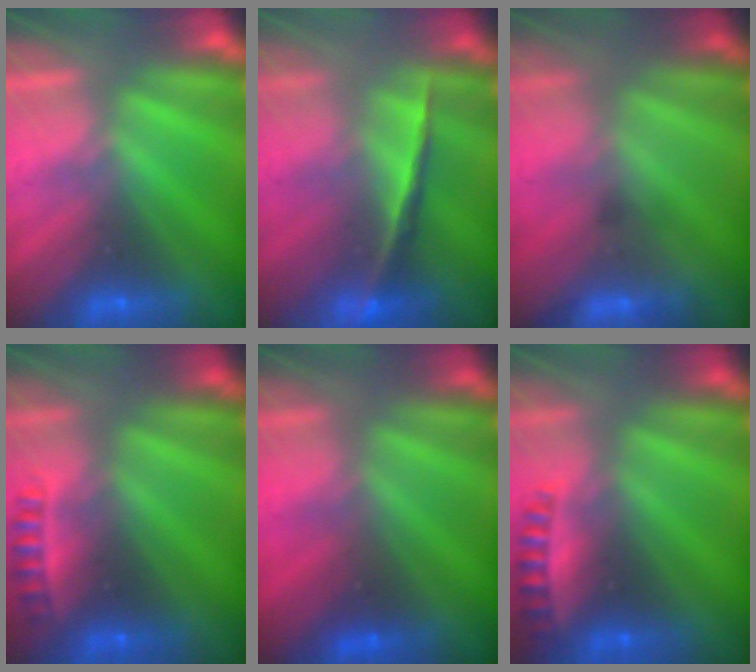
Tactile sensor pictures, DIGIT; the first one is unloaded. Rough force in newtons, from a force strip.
{"total": 2.0}
{"total": 2.2}
{"total": 2.4}
{"total": 1.7}
{"total": 2.6}